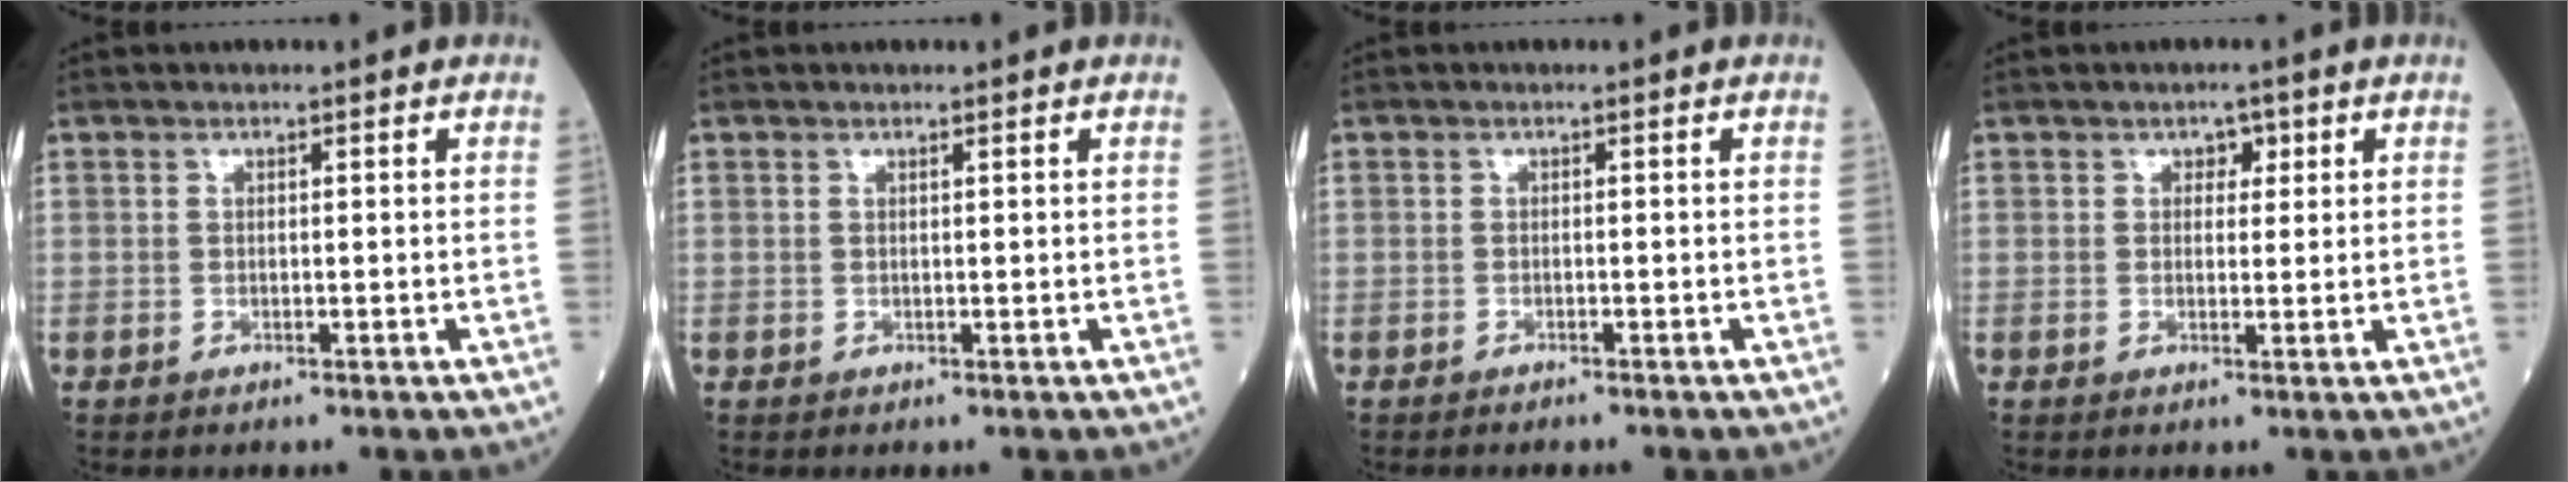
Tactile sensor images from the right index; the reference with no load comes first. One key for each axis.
{"total": 0.0}
{"total": 2.1, "fx": -1.9, "fy": 0.3, "fz": 0.8, "tx": -0.017, "ty": -0.005, "tz": -0.022}
{"total": 2.2, "fx": 0.9, "fy": 1.4, "fz": 1.3, "tx": -0.021, "ty": 0.008, "tz": 0.013}